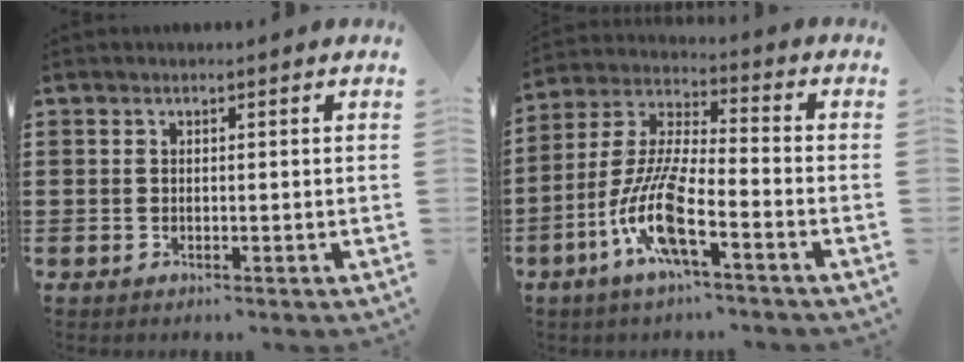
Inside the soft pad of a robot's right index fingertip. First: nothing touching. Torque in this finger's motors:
{"motor_torque": [2.14, 0.00, 0.65, 0.21]}